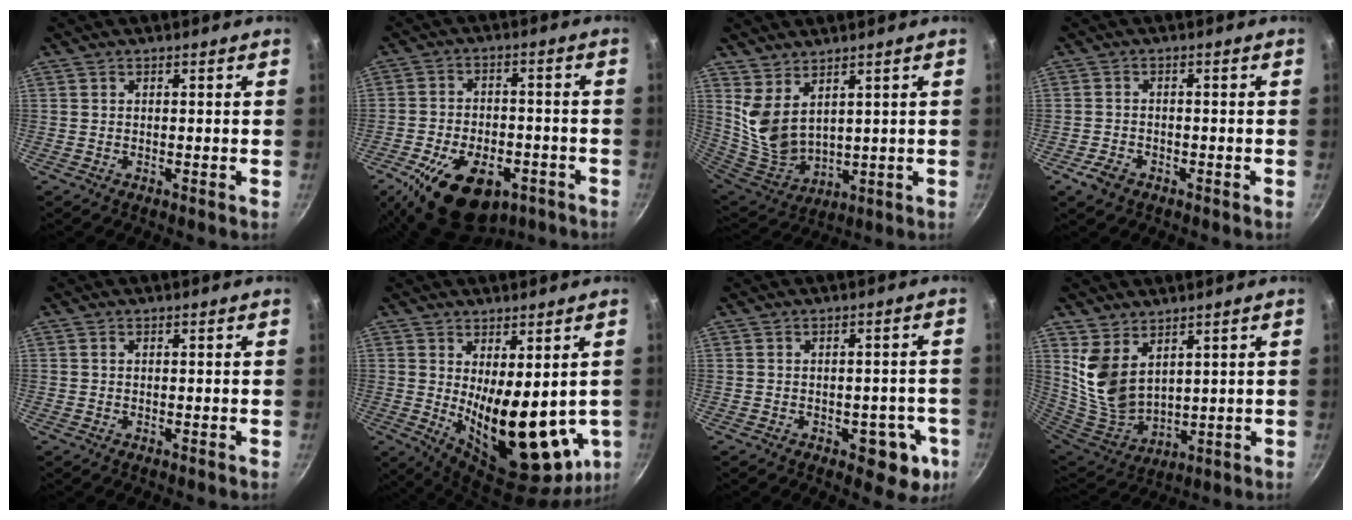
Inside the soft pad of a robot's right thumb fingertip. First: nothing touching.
{"total": 16.4, "force": [-8.6, 9.3, 10.4], "torque": [-0.150, 0.031, -0.130]}
{"total": 9.3, "force": [4.9, 5.2, 5.9], "torque": [-0.102, -0.060, 0.115]}
{"total": 3.6, "force": [-2.1, 2.3, 1.7], "torque": [-0.033, 0.018, -0.036]}
{"total": 0.5, "force": [0.2, 0.4, 0.2], "torque": [-0.003, 0.003, 0.002]}
{"total": 18.8, "force": [-0.1, 8.1, 16.9], "torque": [-0.222, -0.047, 0.026]}
{"total": 8.4, "force": [-2.8, 5.0, 6.1], "torque": [-0.030, 0.013, -0.030]}
{"total": 11.3, "force": [5.4, 7.1, 6.9], "torque": [-0.123, -0.058, 0.125]}